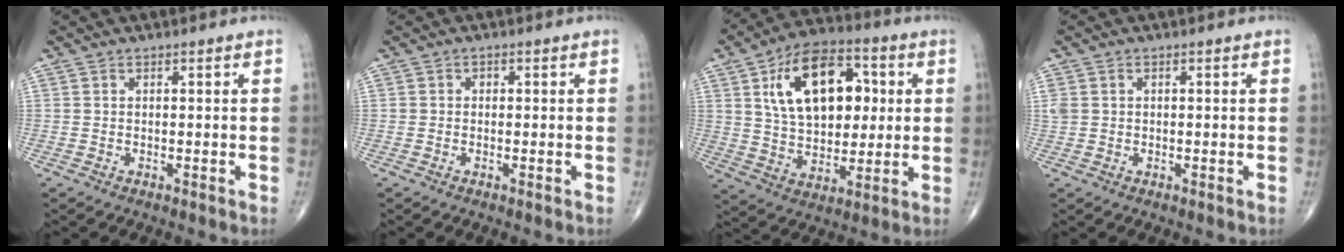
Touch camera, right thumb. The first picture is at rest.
{"total": 0.6, "force": [0.1, 0.6, 0.2], "torque": [0.002, 0.002, 0.000]}
{"total": 19.3, "force": [5.0, 11.7, 14.5], "torque": [-0.198, -0.001, 0.085]}
{"total": 2.4, "force": [0.7, 1.9, 1.2], "torque": [-0.037, 0.010, 0.021]}